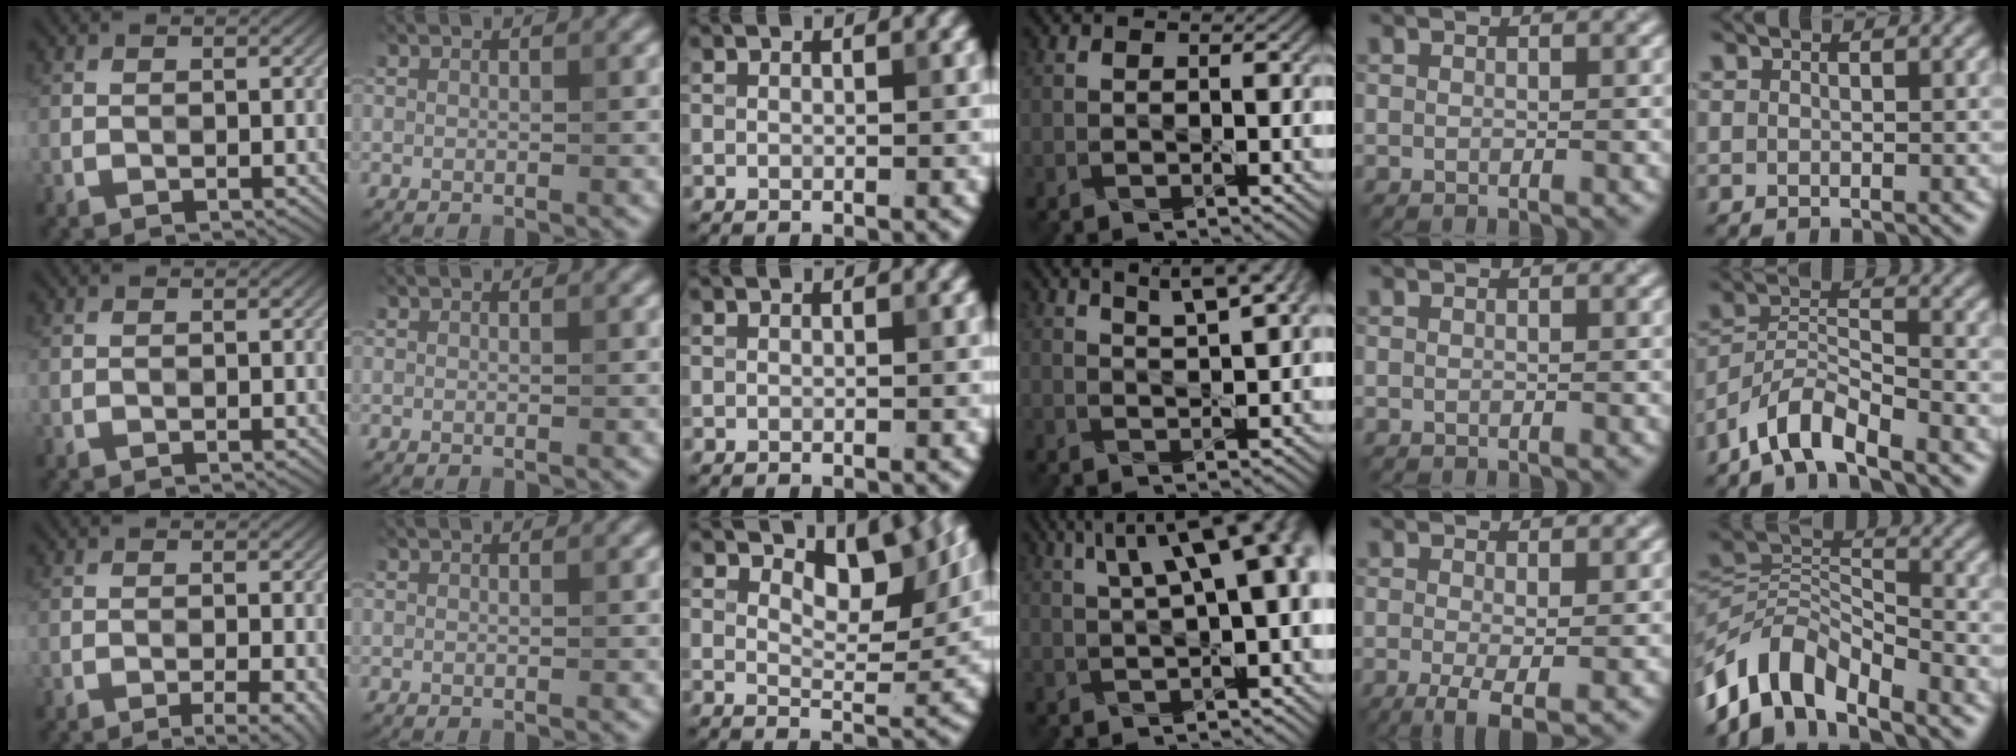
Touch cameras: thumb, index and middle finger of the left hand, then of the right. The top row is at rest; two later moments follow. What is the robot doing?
{"motion": "pour", "object": "sugar"}